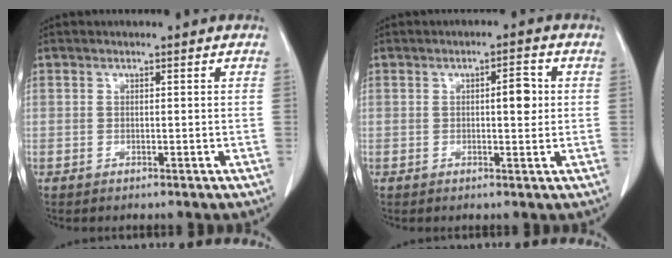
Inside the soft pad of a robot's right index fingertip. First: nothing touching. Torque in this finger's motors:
{"motor_torque": [0.51, -0.04, 0.06, 0.03]}